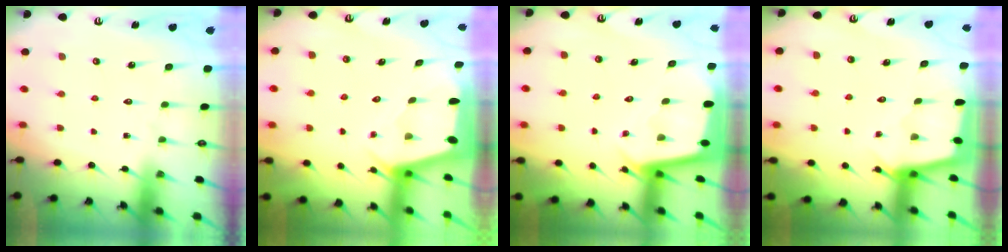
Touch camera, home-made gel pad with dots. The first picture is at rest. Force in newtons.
{"total": 1.9, "press": 1.9, "slide": 0.3}
{"total": 2.5, "press": 2.5, "slide": 0.1}
{"total": 3.5, "press": 3.5, "slide": 0.4}